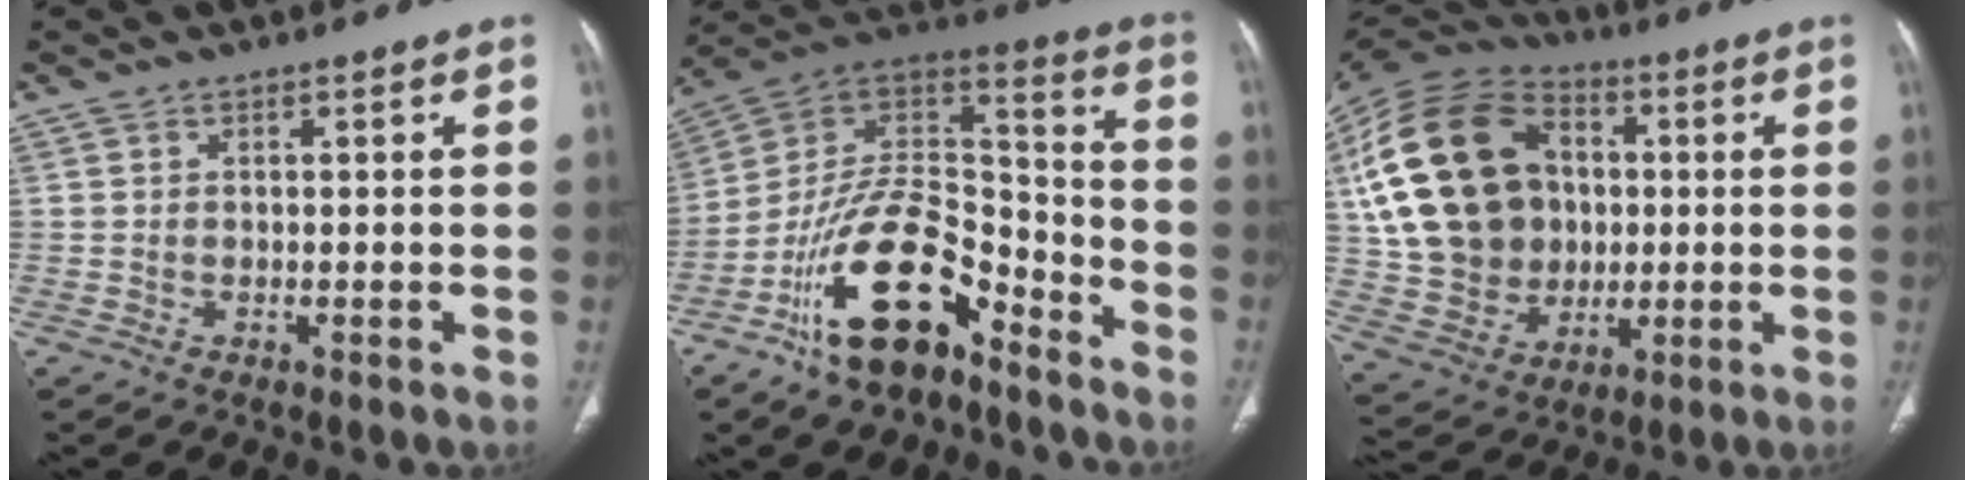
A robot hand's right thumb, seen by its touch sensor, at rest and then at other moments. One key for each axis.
{"total": 20.5, "fx": -12.4, "fy": 9.5, "fz": 13.3, "tx": -0.204, "ty": 0.098, "tz": -0.221}
{"total": 25.7, "fx": 3.4, "fy": 19.9, "fz": 16.0, "tx": -0.298, "ty": 0.017, "tz": 0.074}